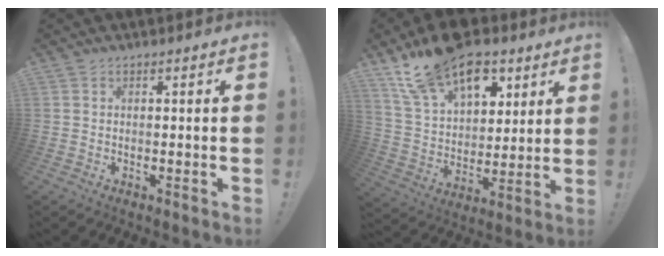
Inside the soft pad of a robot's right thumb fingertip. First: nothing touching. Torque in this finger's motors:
{"motor_torque": [0.64, 4.36, 1.57, 1.04, 0.17]}